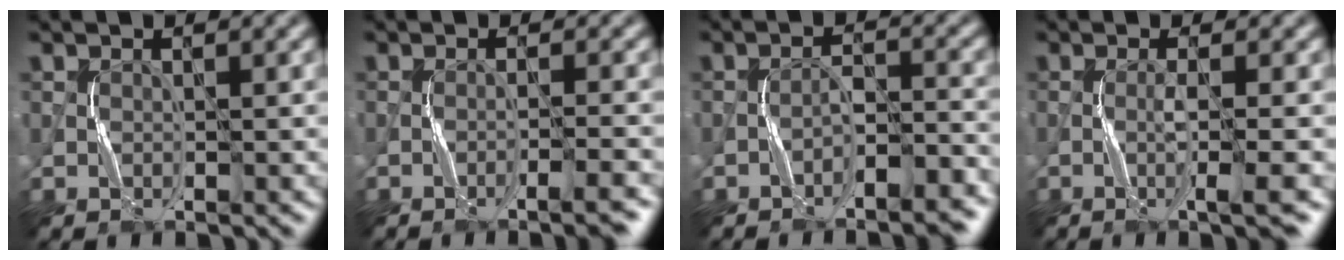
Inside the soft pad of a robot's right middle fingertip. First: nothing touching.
{"total": 3.3, "force": [-1.6, 0.4, 2.8], "torque": [-0.036, 0.013, -0.033]}
{"total": 4.4, "force": [-3.2, 0.8, 3.0], "torque": [-0.050, 0.016, -0.049]}
{"total": 3.1, "force": [-0.9, 0.2, 3.0], "torque": [-0.047, 0.001, -0.018]}